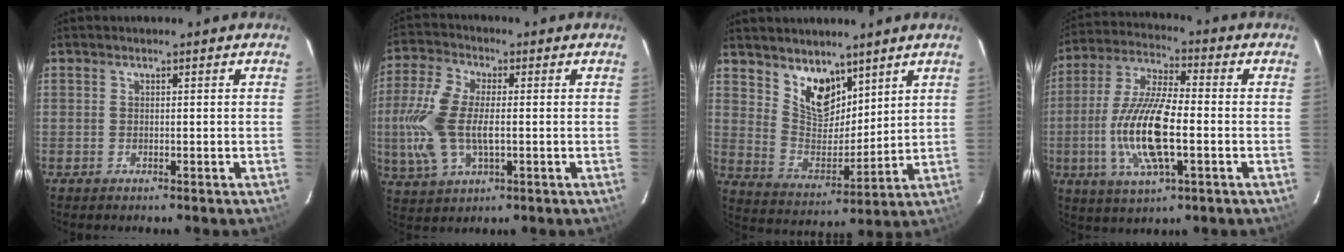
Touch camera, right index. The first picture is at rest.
{"total": 12.6, "force": [-0.9, 6.2, 10.9], "torque": [-0.247, 0.005, -0.019]}
{"total": 10.2, "force": [7.1, 5.5, 4.8], "torque": [-0.081, 0.000, 0.142]}
{"total": 15.2, "force": [-3.0, 4.3, 14.2], "torque": [-0.293, -0.003, -0.060]}